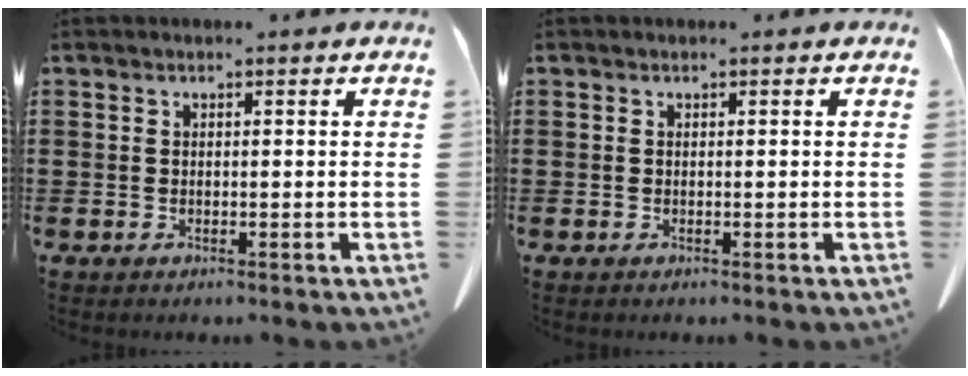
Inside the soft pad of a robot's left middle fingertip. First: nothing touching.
{"total": 0.0}